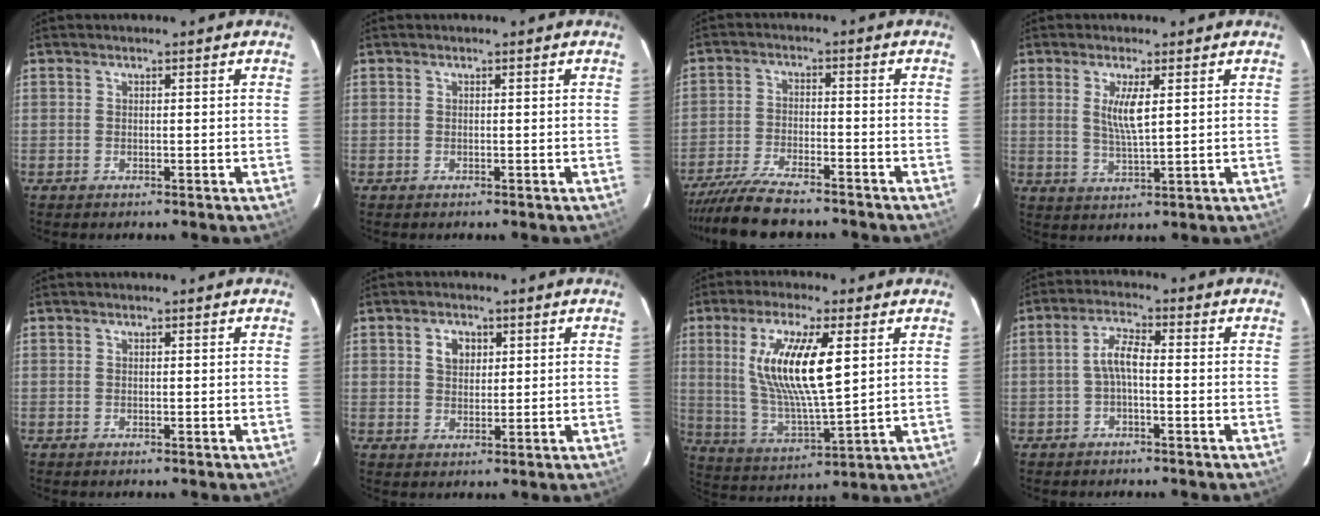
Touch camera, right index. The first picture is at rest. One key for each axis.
{"total": 0.0}
{"total": 12.4, "fx": -11.0, "fy": 2.2, "fz": 5.4, "tx": -0.128, "ty": -0.023, "tz": -0.189}
{"total": 5.2, "fx": 1.4, "fy": 0.8, "fz": 4.9, "tx": -0.095, "ty": -0.007, "tz": 0.029}
{"total": 0.0}
{"total": 3.9, "fx": 1.5, "fy": 2.9, "fz": 2.1, "tx": -0.032, "ty": 0.010, "tz": 0.028}
{"total": 15.4, "fx": 4.2, "fy": 3.7, "fz": 14.3, "tx": -0.276, "ty": -0.004, "tz": 0.089}
{"total": 4.0, "fx": -0.9, "fy": 1.1, "fz": 3.7, "tx": -0.078, "ty": 0.013, "tz": -0.020}